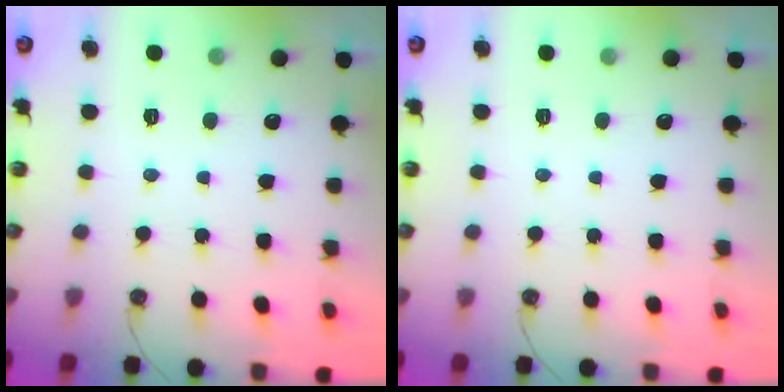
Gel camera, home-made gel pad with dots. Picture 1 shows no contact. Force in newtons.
{"total": 0.0}